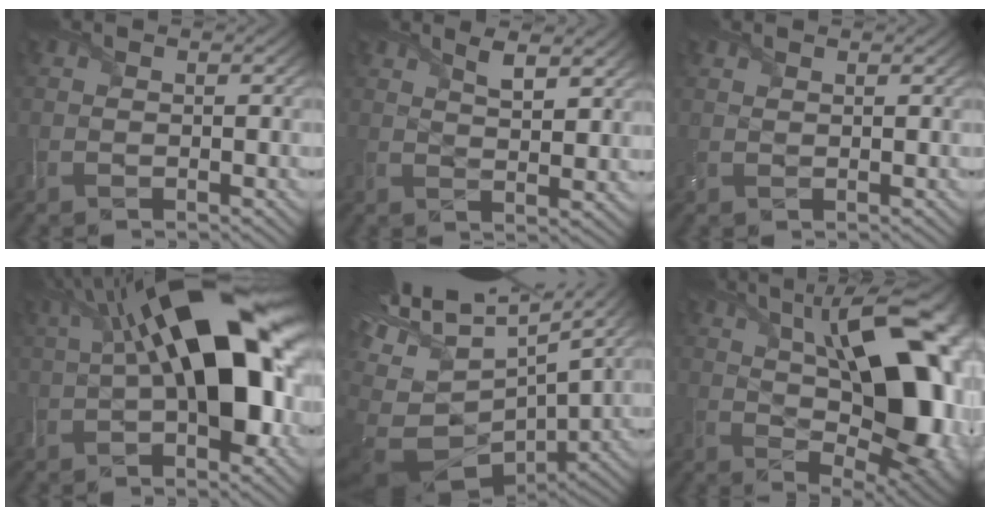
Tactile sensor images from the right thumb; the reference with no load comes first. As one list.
[{"total": 4.0, "force": [2.5, 0.9, 3.0], "torque": [-0.060, -0.004, 0.051]}, {"total": 0.7, "force": [0.7, 0.0, 0.1], "torque": [-0.011, 0.002, 0.019]}, {"total": 17.4, "force": [2.3, 7.5, 15.6], "torque": [-0.244, 0.032, 0.031]}, {"total": 16.9, "force": [6.8, 8.5, 12.8], "torque": [-0.267, 0.028, 0.149]}, {"total": 20.1, "force": [4.1, 9.7, 17.1], "torque": [-0.223, 0.034, 0.053]}]